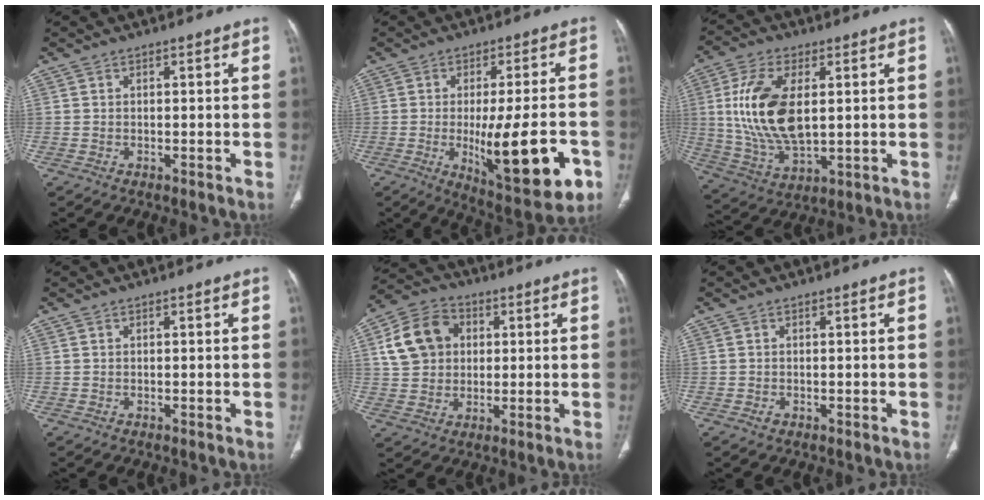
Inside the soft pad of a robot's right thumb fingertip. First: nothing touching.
{"total": 17.7, "force": [-4.6, 5.1, 16.3], "torque": [-0.230, -0.005, -0.051]}
{"total": 16.1, "force": [2.4, 8.2, 13.7], "torque": [-0.276, -0.012, 0.054]}
{"total": 0.0}
{"total": 11.8, "force": [2.7, 9.7, 6.1], "torque": [-0.096, 0.012, 0.045]}
{"total": 0.6, "force": [-0.2, 0.4, 0.3], "torque": [-0.008, -0.001, -0.003]}